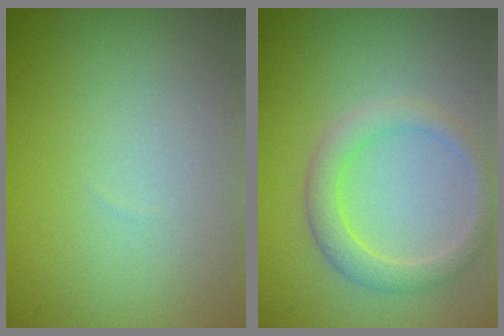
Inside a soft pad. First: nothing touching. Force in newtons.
{"total": 2.8, "press": 2.8, "slide": 0.3}